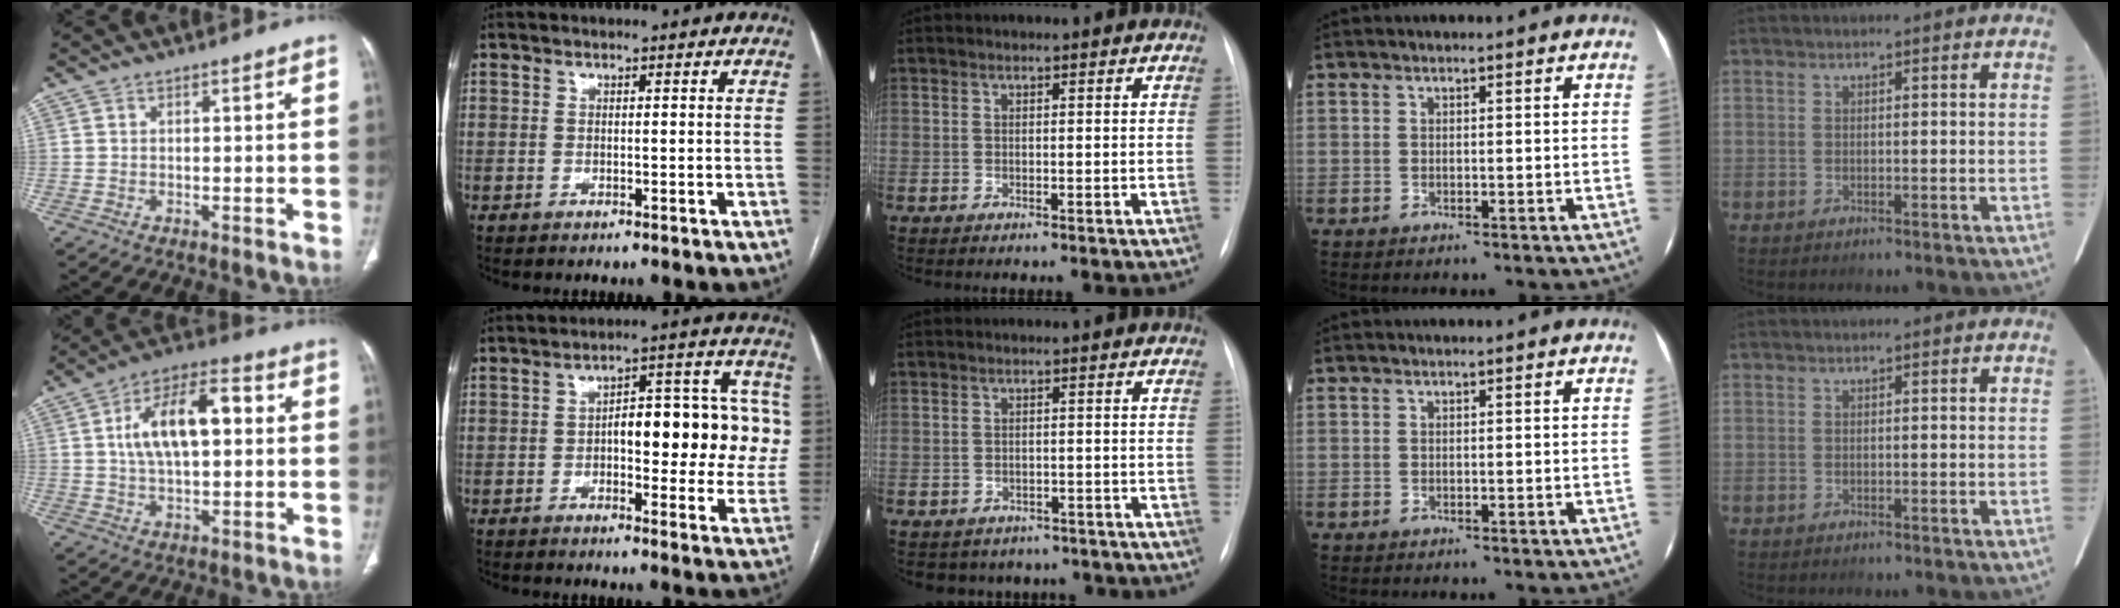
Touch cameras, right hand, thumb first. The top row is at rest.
{"thumb": {"total": 14.2, "force": [2.1, 7.0, 12.2], "torque": [-0.204, 0.024, 0.032]}, "index": {"total": 14.9, "force": [0.5, 5.9, 13.6], "torque": [-0.163, 0.040, 0.011]}, "middle": {"total": 7.1, "force": [-5.9, 3.9, 0.5], "torque": [0.001, 0.018, -0.061]}}